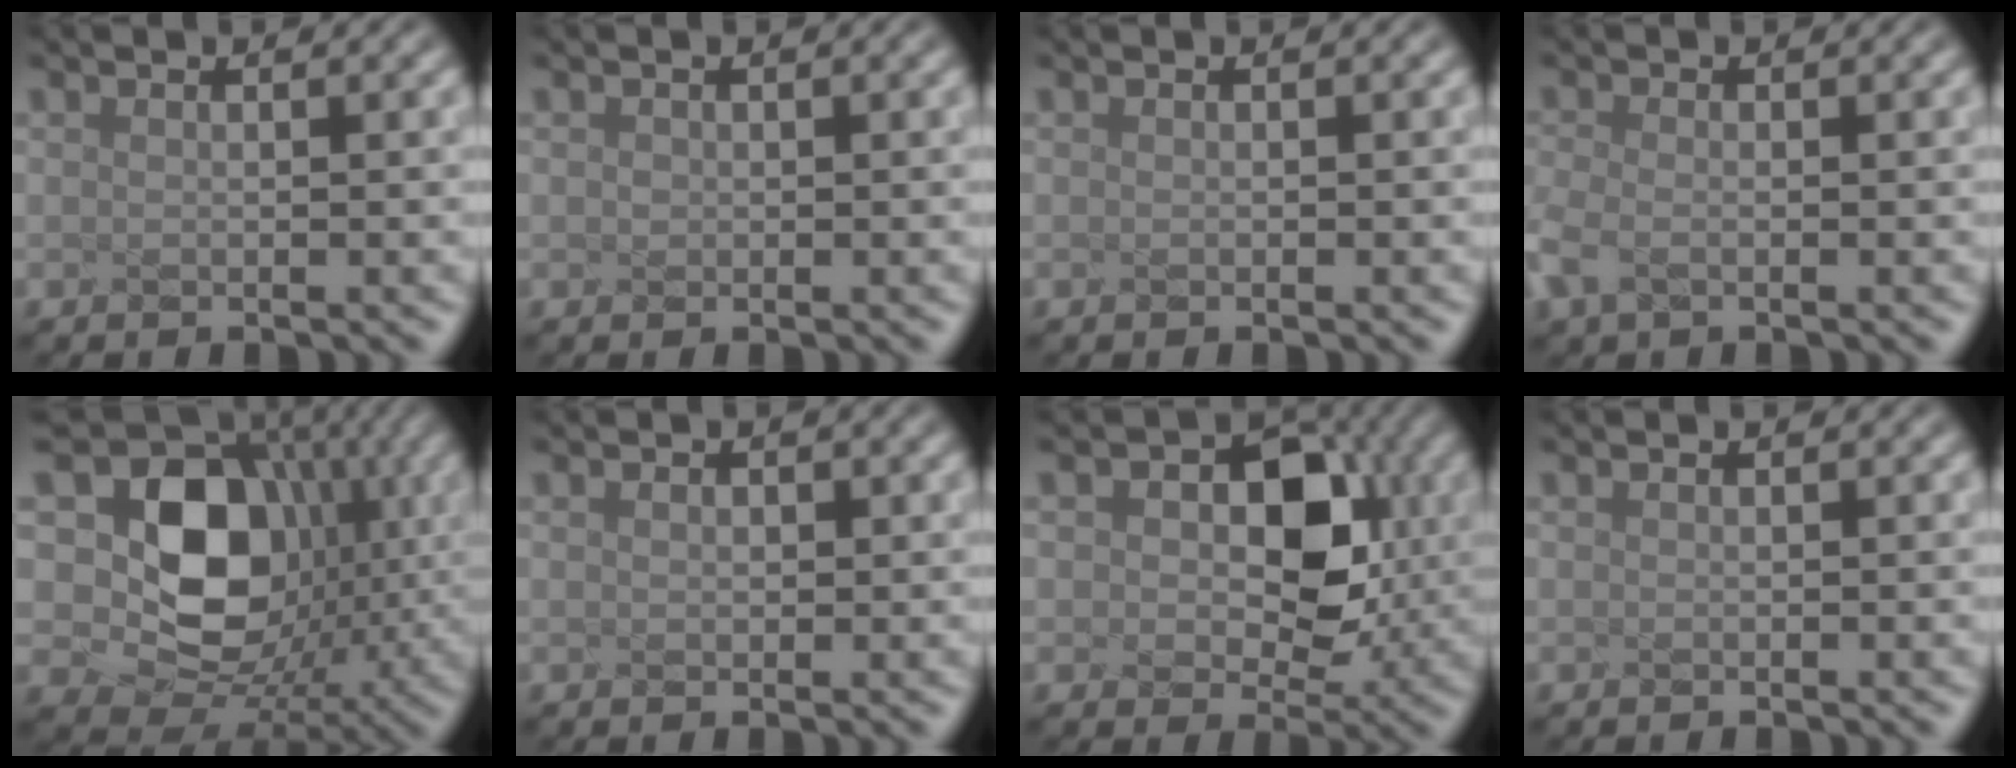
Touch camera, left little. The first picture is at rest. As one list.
[{"total": 1.3, "force": [-0.5, -0.7, -0.9], "torque": [-0.008, -0.009, 0.020]}, {"total": 0.0}, {"total": 1.6, "force": [-1.5, -0.5, 0.2], "torque": [-0.040, -0.001, 0.005]}, {"total": 9.6, "force": [0.0, 7.9, 5.5], "torque": [-0.118, -0.021, 0.034]}, {"total": 1.0, "force": [-0.5, -0.6, -0.6], "torque": [-0.017, -0.009, 0.027]}, {"total": 6.7, "force": [0.3, 4.6, 4.8], "torque": [-0.106, -0.009, 0.037]}, {"total": 0.0}]